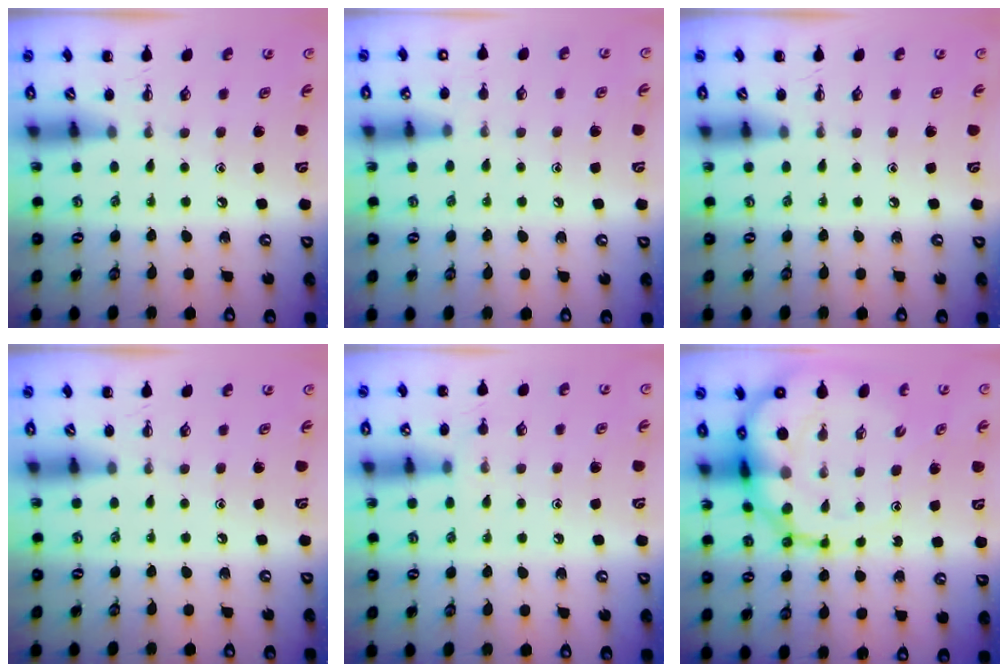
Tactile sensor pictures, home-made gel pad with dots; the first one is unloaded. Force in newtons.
{"total": 6.0, "press": 5.6, "slide": 2.1}
{"total": 0.0}
{"total": 0.0}
{"total": 4.9, "press": 4.8, "slide": 1.2}
{"total": 16.9, "press": 16.3, "slide": 4.3}